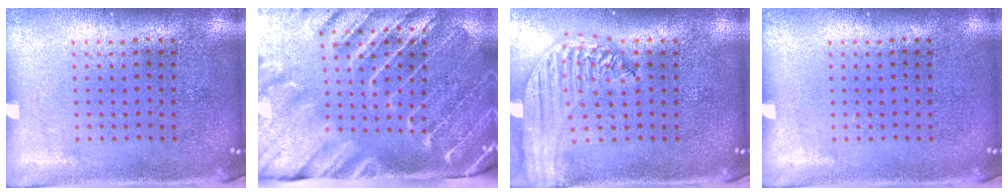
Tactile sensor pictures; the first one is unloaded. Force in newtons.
{"total": 4.1, "press": 3.4, "slide": 2.4}
{"total": 2.2, "press": 2.0, "slide": 1.0}
{"total": 0.0}